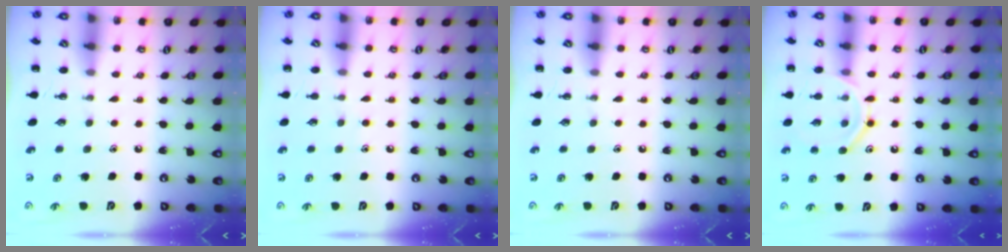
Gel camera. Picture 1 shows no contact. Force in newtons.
{"total": 4.5, "press": 4.1, "slide": 1.9}
{"total": 0.0}
{"total": 10.5, "press": 10.4, "slide": 1.1}